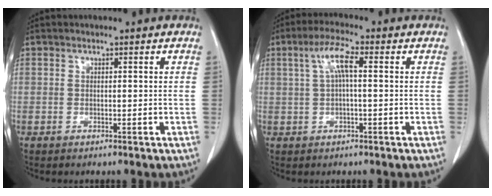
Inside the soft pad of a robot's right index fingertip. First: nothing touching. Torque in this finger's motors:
{"motor_torque": [0.17, 0.11, 0.16, 0.09]}